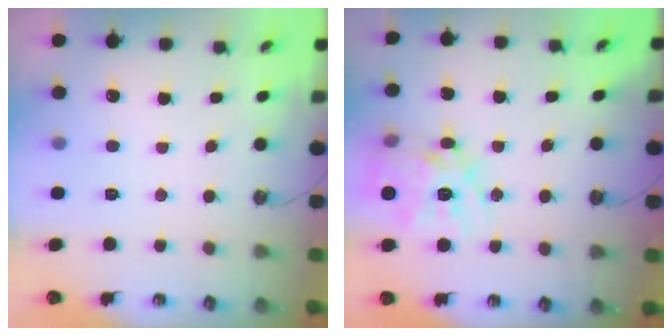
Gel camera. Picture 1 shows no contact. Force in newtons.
{"total": 16.3, "press": 16.3, "slide": 1.6}